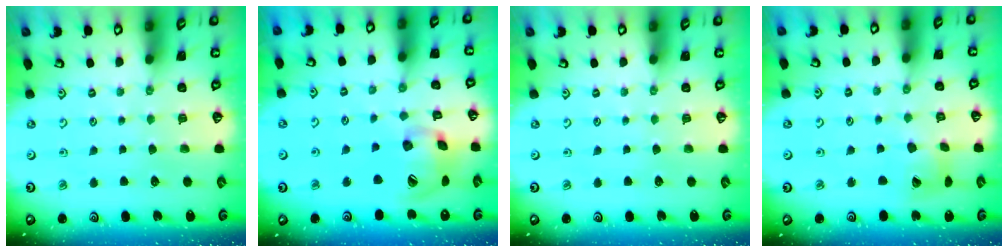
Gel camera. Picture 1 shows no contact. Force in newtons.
{"total": 16.7, "press": 16.5, "slide": 2.5}
{"total": 0.0}
{"total": 9.2, "press": 9.1, "slide": 1.2}